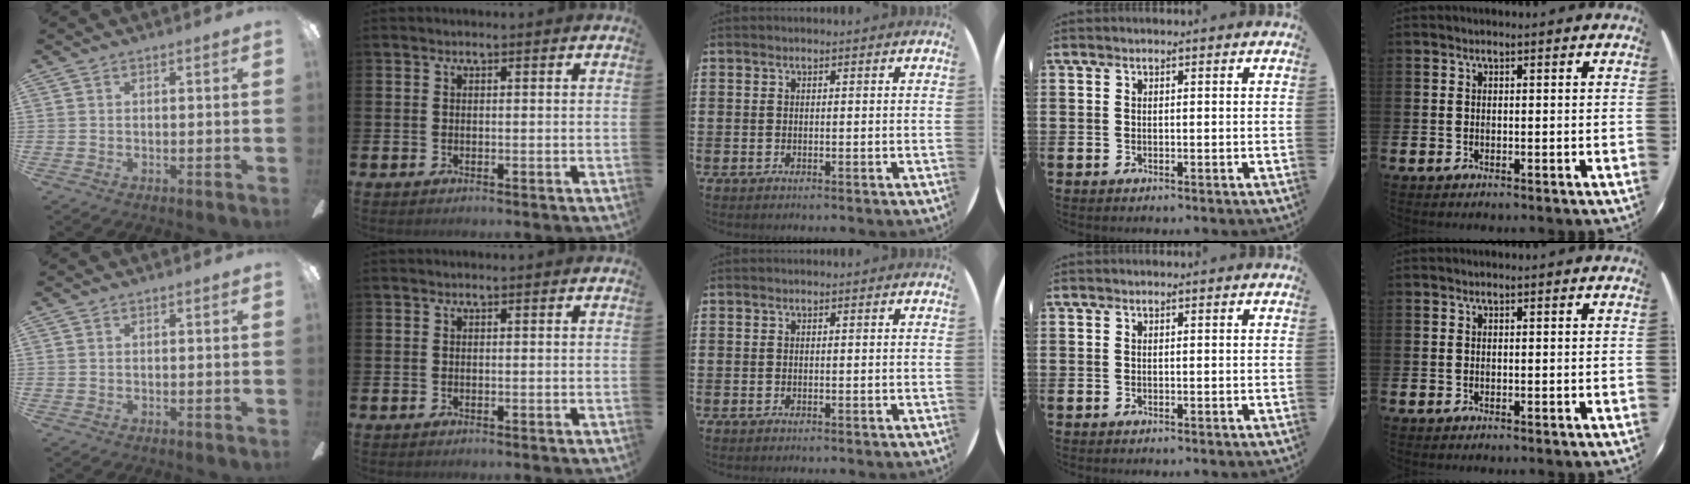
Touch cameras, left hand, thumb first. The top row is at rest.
{}